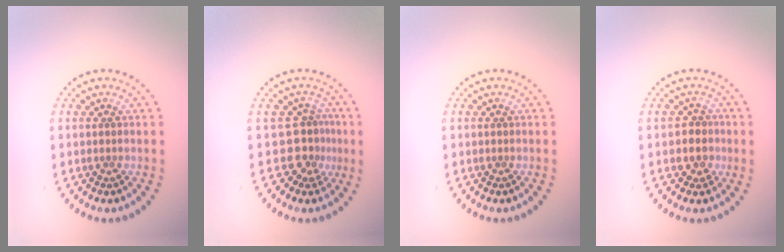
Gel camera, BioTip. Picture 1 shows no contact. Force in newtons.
{"total": 2.8, "press": 1.9, "slide": 2.0}
{"total": 0.0}
{"total": 2.3, "press": 2.1, "slide": 0.9}